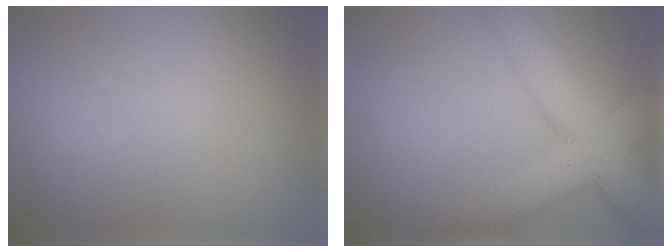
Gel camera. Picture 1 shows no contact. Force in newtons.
{"total": 10.6, "press": 10.6, "slide": 0.4}